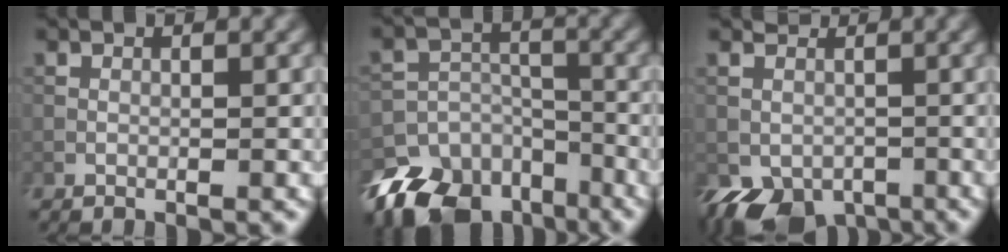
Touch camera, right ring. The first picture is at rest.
{"total": 12.5, "force": [-8.7, 8.1, 3.8], "torque": [-0.083, -0.017, -0.145]}
{"total": 5.8, "force": [-2.1, 4.8, 2.5], "torque": [-0.045, -0.016, -0.030]}